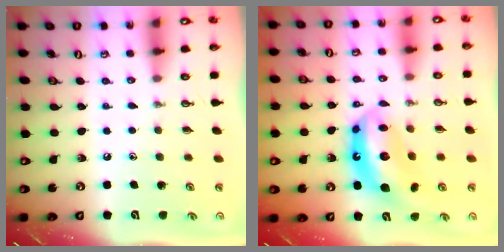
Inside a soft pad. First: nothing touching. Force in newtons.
{"total": 13.1, "press": 13.1, "slide": 1.1}